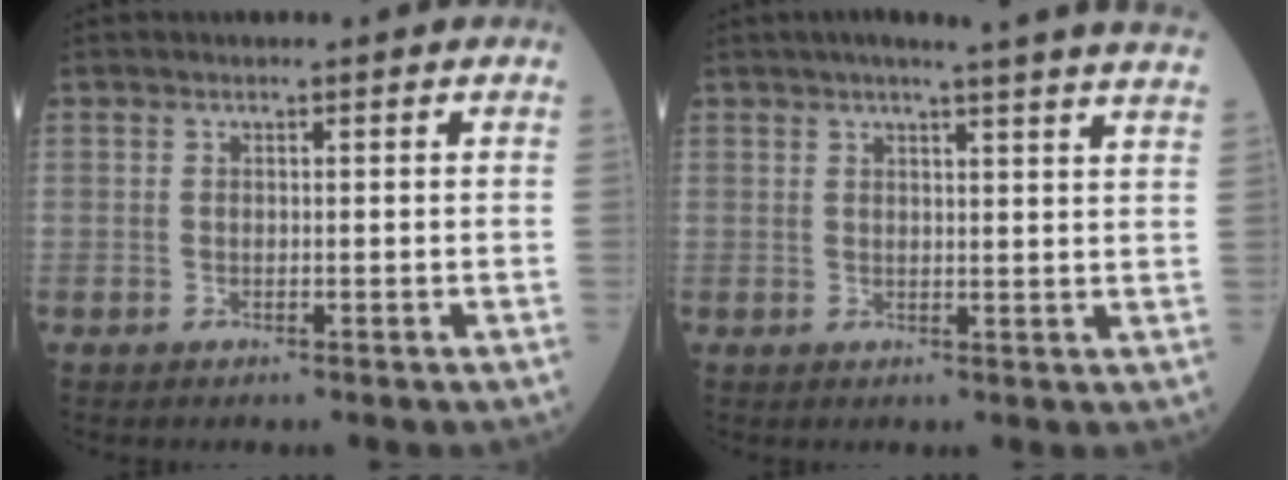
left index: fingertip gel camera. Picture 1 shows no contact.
{"total": 17.6, "force": [15.5, -0.5, 8.2], "torque": [-0.115, -0.012, 0.175]}